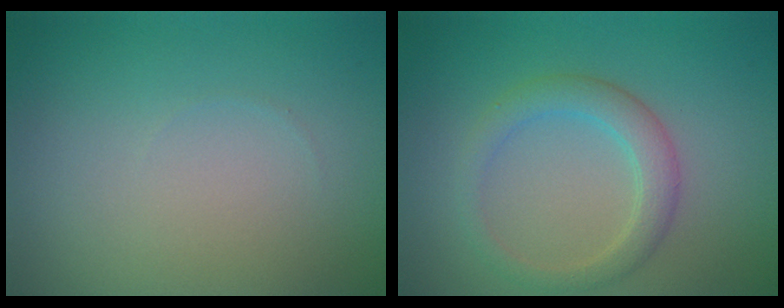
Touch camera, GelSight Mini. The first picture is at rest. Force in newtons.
{"total": 2.9, "press": 2.9, "slide": 0.4}